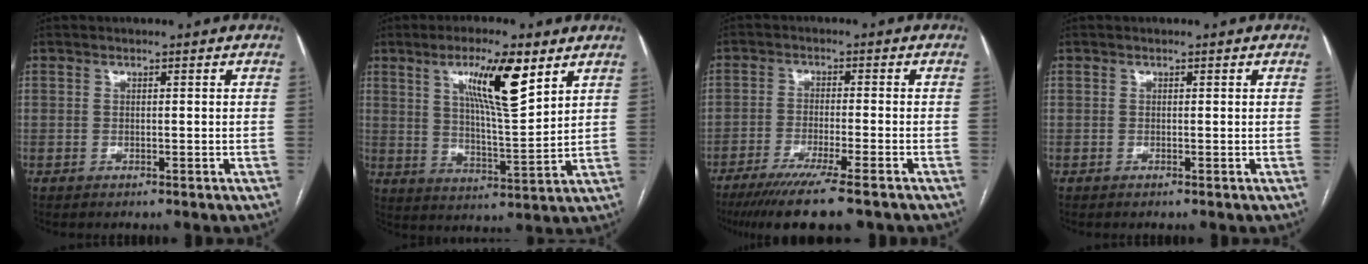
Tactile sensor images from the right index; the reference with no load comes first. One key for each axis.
{"total": 11.6, "fx": 5.9, "fy": 1.5, "fz": 9.9, "tx": -0.171, "ty": -0.003, "tz": 0.101}
{"total": 10.9, "fx": -8.1, "fy": 0.2, "fz": 7.2, "tx": -0.110, "ty": -0.027, "tz": -0.127}
{"total": 0.0}